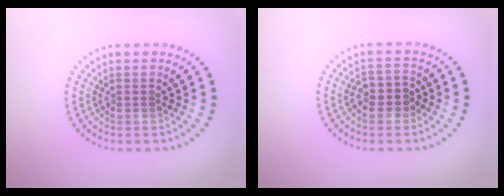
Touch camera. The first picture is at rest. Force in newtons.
{"total": 2.4, "press": 2.2, "slide": 1.0}